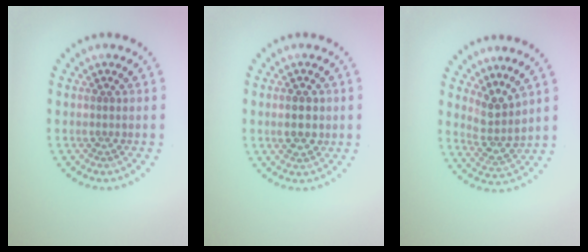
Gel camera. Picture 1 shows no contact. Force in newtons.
{"total": 2.3, "press": 2.3, "slide": 0.3}
{"total": 2.8, "press": 2.2, "slide": 1.8}